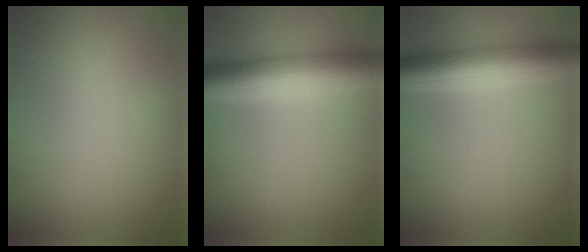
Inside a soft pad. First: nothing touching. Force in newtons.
{"total": 7.2, "press": 7.2, "slide": 0.0}
{"total": 6.8, "press": 6.8, "slide": 0.1}